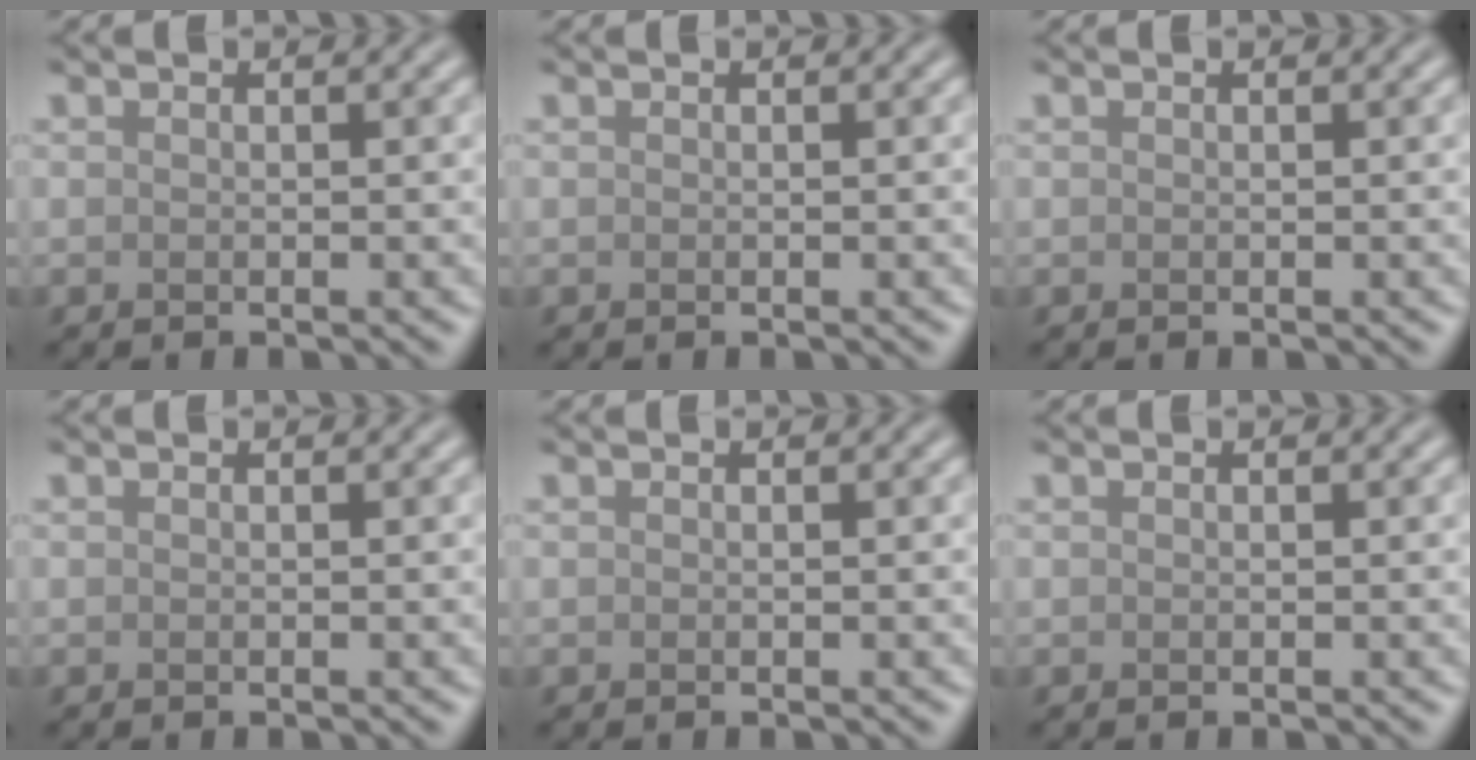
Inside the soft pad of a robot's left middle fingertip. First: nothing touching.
{"total": 0.0}
{"total": 0.0}
{"total": 0.0}
{"total": 0.0}
{"total": 0.0}